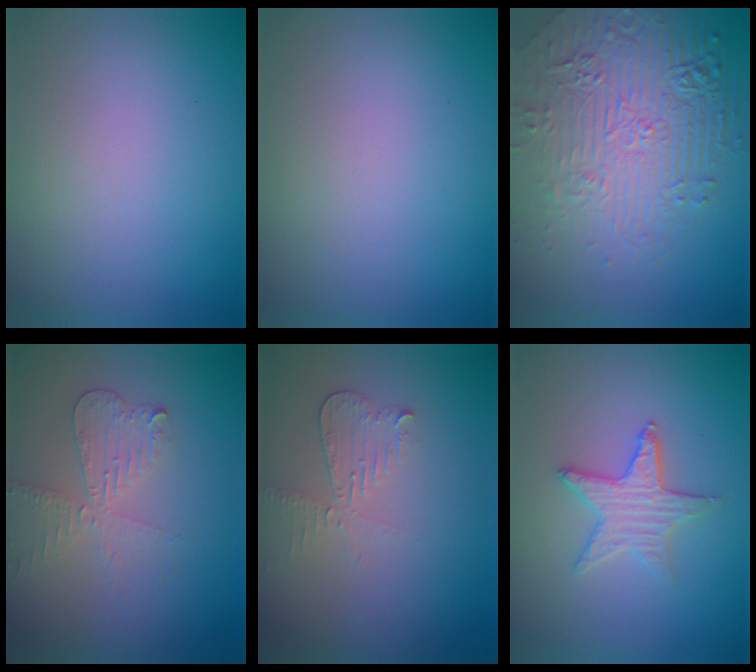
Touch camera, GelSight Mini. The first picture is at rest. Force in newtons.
{"total": 0.0}
{"total": 8.3, "press": 5.8, "slide": 5.9}
{"total": 3.3, "press": 2.8, "slide": 1.6}
{"total": 2.1, "press": 2.1, "slide": 0.1}
{"total": 2.9, "press": 2.8, "slide": 0.8}